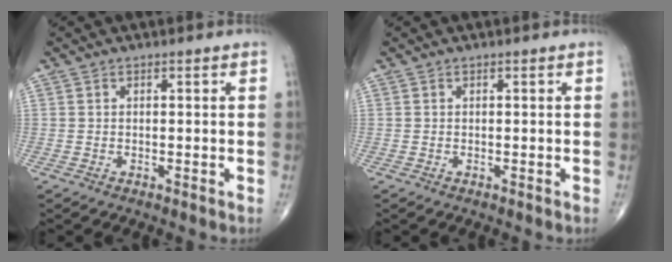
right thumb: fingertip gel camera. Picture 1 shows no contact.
{"total": 0.0}